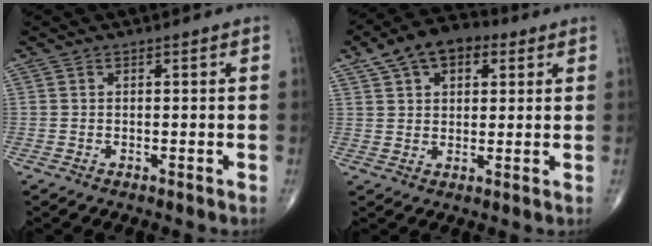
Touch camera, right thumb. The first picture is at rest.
{"total": 11.2, "force": [5.2, 6.6, 7.3], "torque": [-0.103, 0.010, 0.079]}